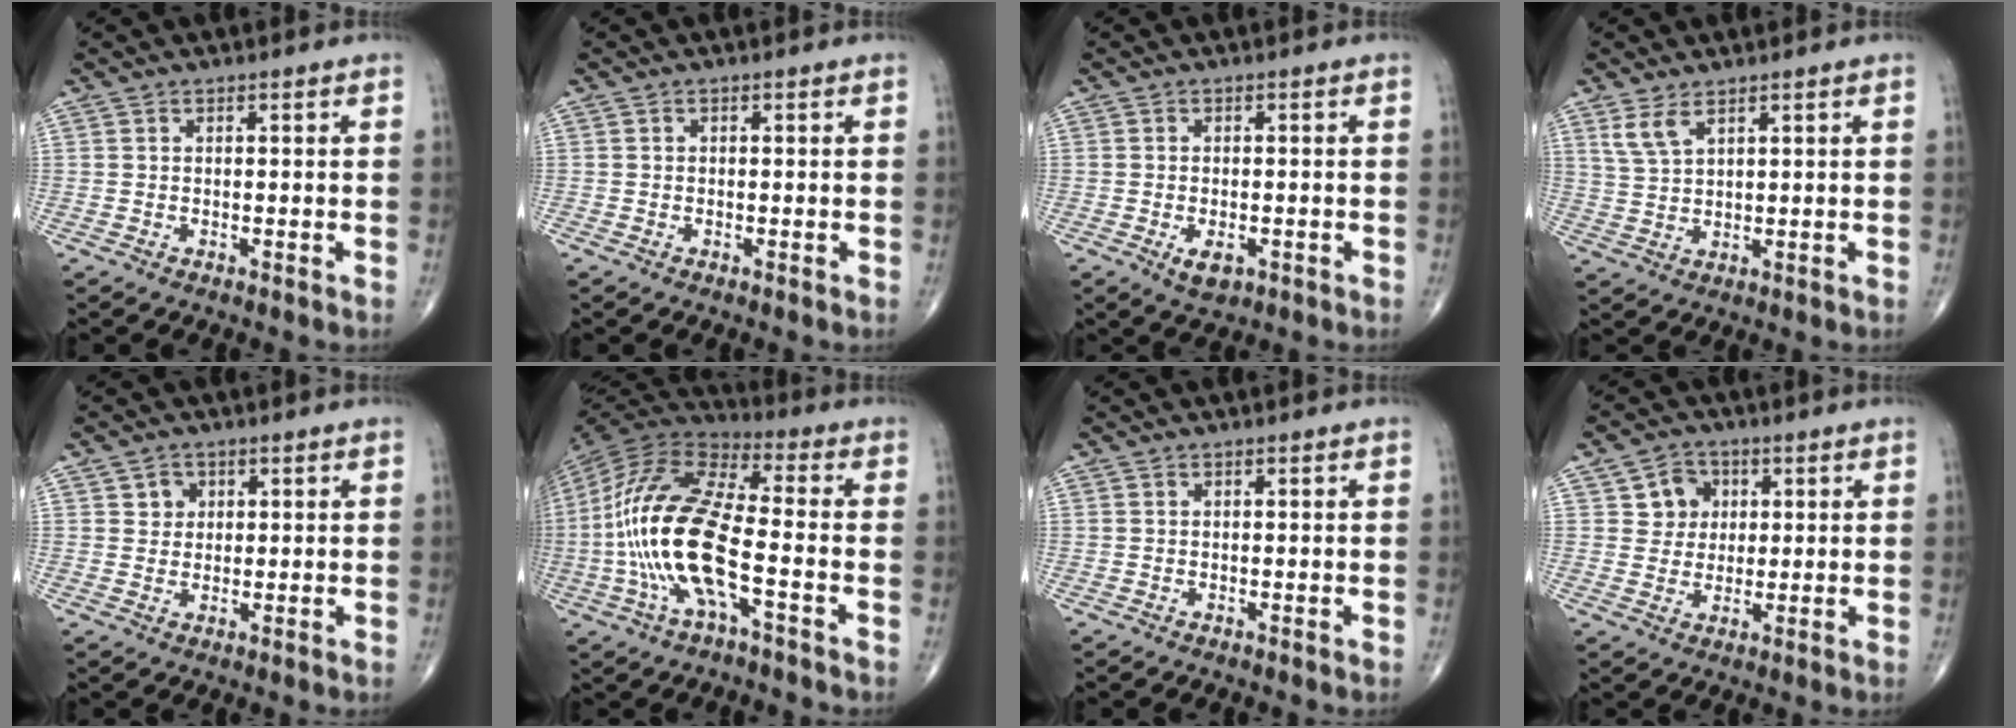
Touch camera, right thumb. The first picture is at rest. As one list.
[{"total": 0.0}, {"total": 3.7, "force": [-1.4, 2.0, 2.8], "torque": [-0.042, -0.001, -0.015]}, {"total": 4.1, "force": [2.6, 1.6, 2.8], "torque": [-0.060, -0.008, 0.062]}, {"total": 2.8, "force": [1.1, 2.5, 0.8], "torque": [0.004, -0.004, 0.014]}, {"total": 19.9, "force": [-4.3, 6.6, 18.3], "torque": [-0.398, 0.031, -0.082]}, {"total": 0.0}, {"total": 5.8, "force": [1.7, 5.2, 1.7], "torque": [0.004, -0.001, 0.025]}]